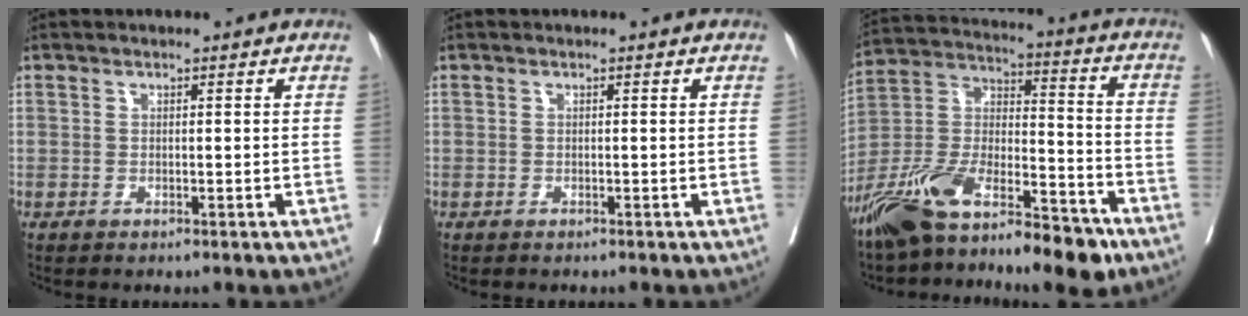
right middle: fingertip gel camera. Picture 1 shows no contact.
{"total": 0.0}
{"total": 19.2, "force": [-14.1, 5.5, 11.9], "torque": [-0.230, 0.010, -0.251]}